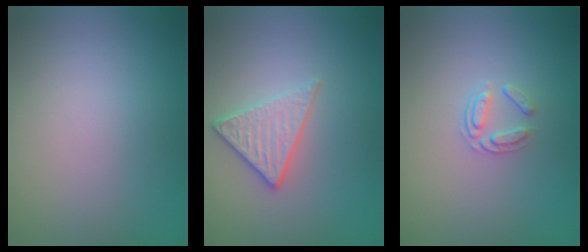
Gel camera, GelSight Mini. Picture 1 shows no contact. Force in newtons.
{"total": 2.7, "press": 2.5, "slide": 1.1}
{"total": 1.6, "press": 1.0, "slide": 1.2}